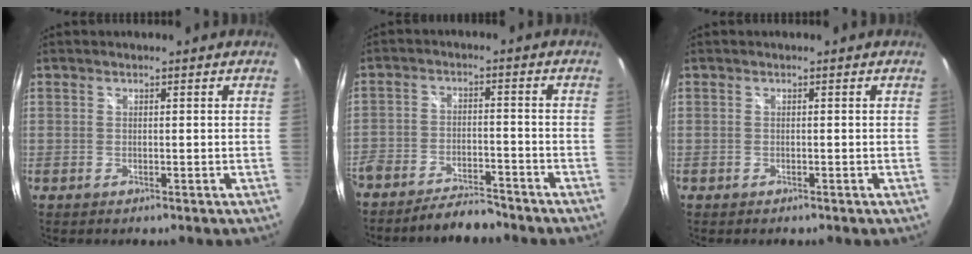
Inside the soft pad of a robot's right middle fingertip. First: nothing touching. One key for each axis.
{"total": 9.6, "fx": -8.5, "fy": 3.0, "fz": 3.5, "tx": -0.095, "ty": 0.000, "tz": -0.133}
{"total": 0.6, "fx": -0.5, "fy": 0.4, "fz": 0.0, "tx": -0.004, "ty": -0.002, "tz": -0.009}